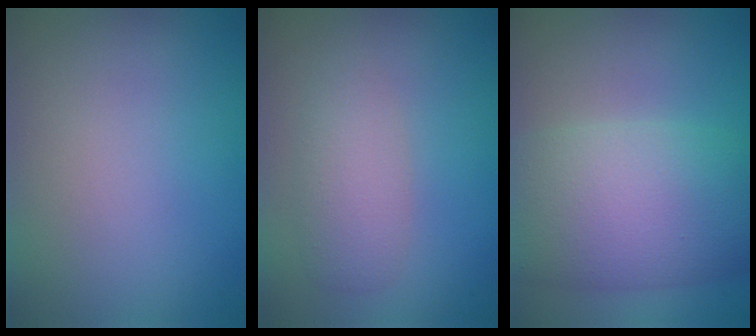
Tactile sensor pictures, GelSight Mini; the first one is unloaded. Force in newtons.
{"total": 2.8, "press": 2.8, "slide": 0.2}
{"total": 10.1, "press": 10.1, "slide": 0.4}